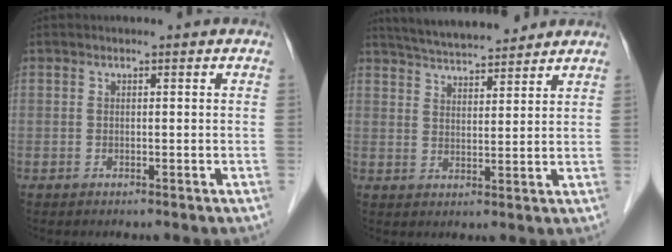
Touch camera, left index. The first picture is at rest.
{"total": 11.0, "force": [10.1, 1.5, 4.0], "torque": [-0.068, 0.019, 0.160]}